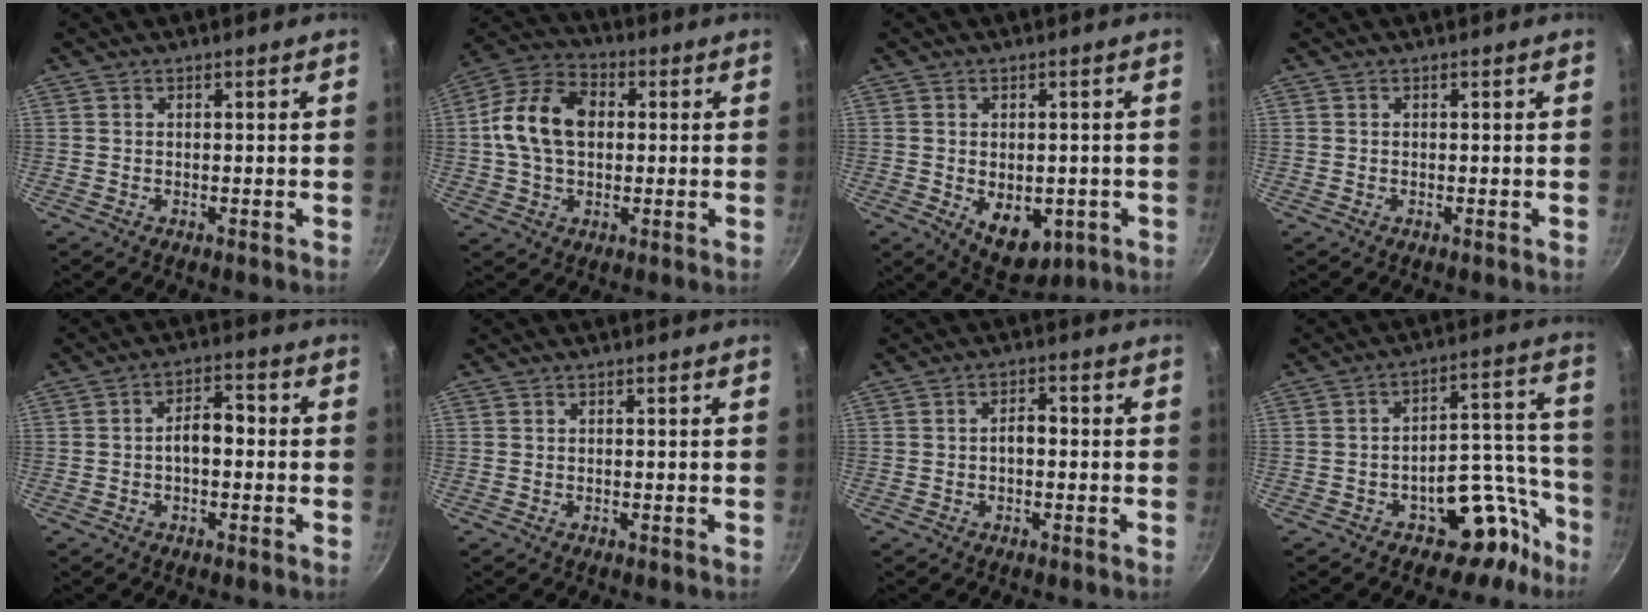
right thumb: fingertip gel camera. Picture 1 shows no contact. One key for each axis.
{"total": 13.7, "fx": 1.2, "fy": 9.3, "fz": 10.0, "tx": -0.179, "ty": 0.026, "tz": 0.014}
{"total": 9.0, "fx": -2.5, "fy": 5.7, "fz": 6.5, "tx": -0.071, "ty": -0.001, "tz": -0.021}
{"total": 0.0}
{"total": 5.3, "fx": -0.6, "fy": 3.0, "fz": 4.4, "tx": -0.060, "ty": 0.024, "tz": -0.016}
{"total": 0.0}
{"total": 2.8, "fx": -0.4, "fy": 1.6, "fz": 2.2, "tx": -0.029, "ty": 0.014, "tz": -0.010}
{"total": 12.4, "fx": -7.7, "fy": 6.7, "fz": 6.9, "tx": -0.034, "ty": 0.110, "tz": -0.113}